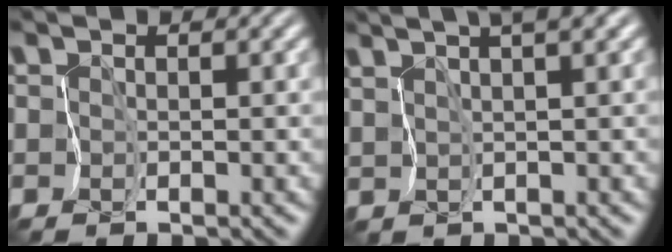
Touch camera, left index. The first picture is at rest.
{"total": 4.2, "force": [3.0, 0.2, 2.9], "torque": [-0.050, 0.017, 0.053]}